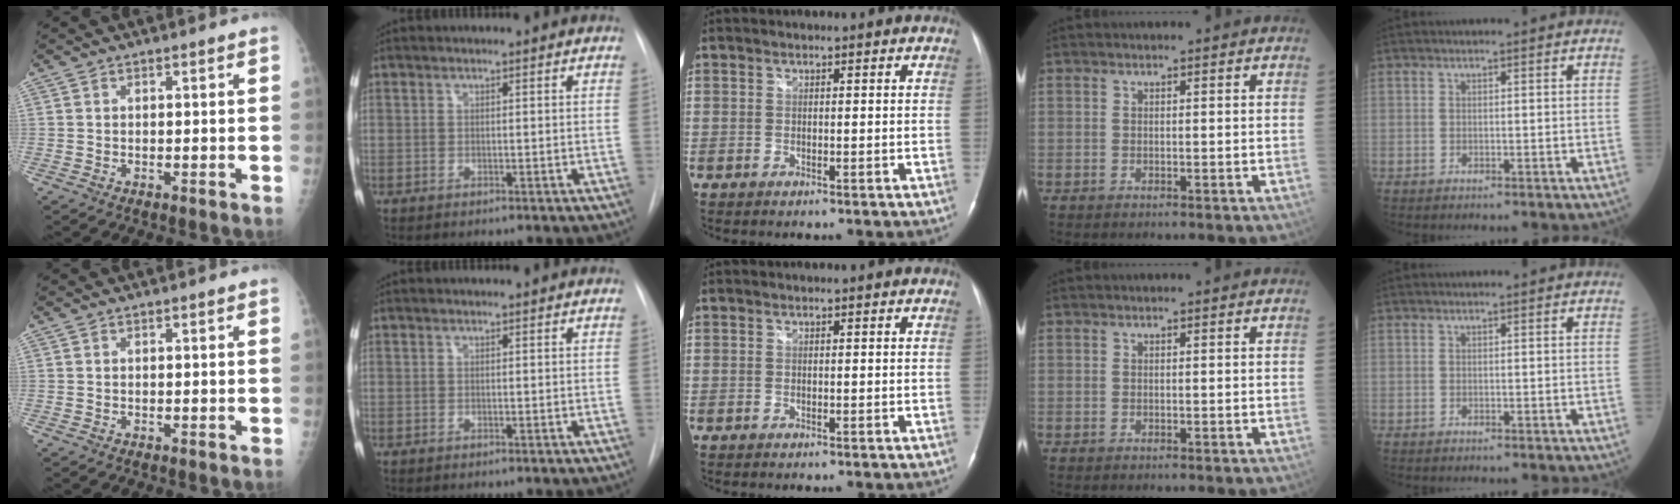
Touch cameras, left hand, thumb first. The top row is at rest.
{}